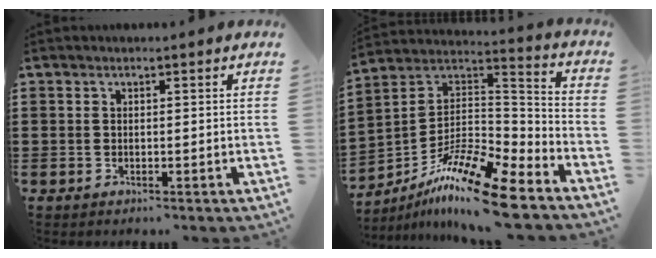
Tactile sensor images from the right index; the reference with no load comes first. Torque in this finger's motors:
{"motor_torque": [0.76, -0.66, -0.06, -0.07]}